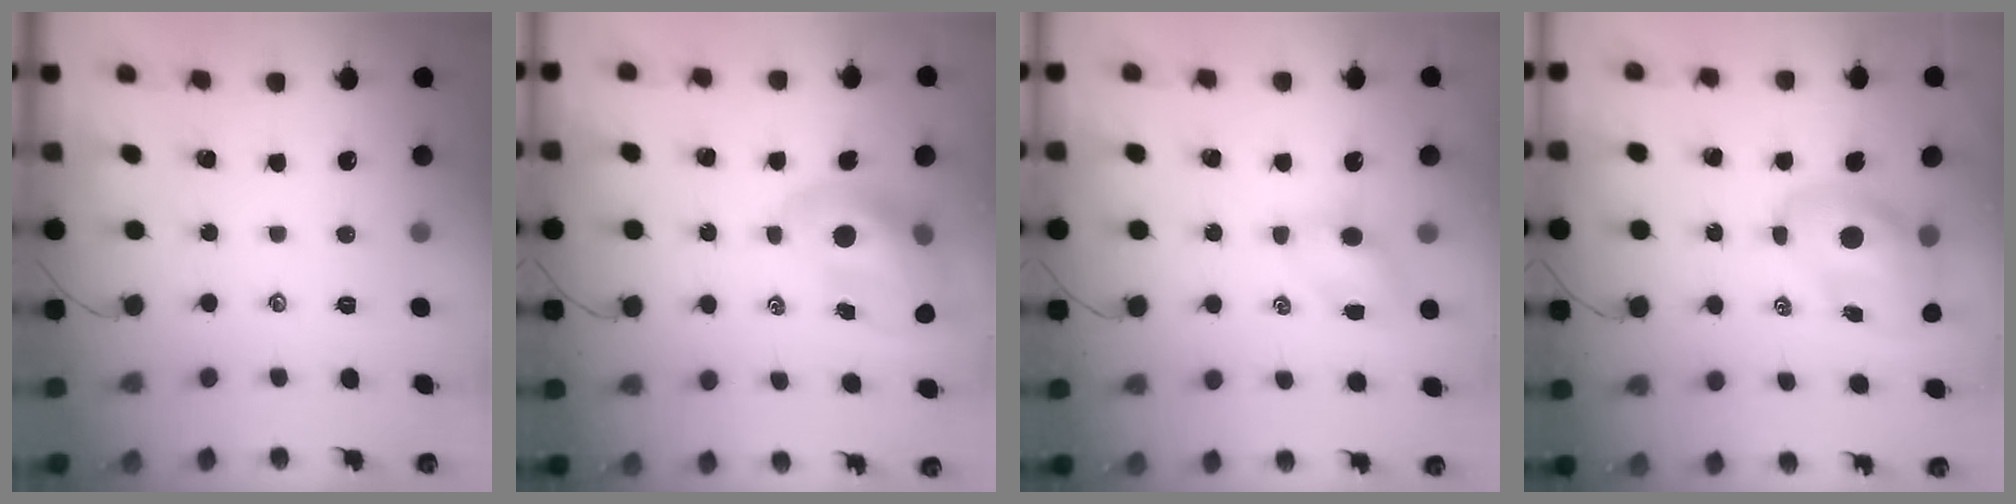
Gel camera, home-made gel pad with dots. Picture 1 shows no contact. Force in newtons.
{"total": 12.4, "press": 11.8, "slide": 3.9}
{"total": 5.1, "press": 5.1, "slide": 0.5}
{"total": 10.5, "press": 10.1, "slide": 3.1}